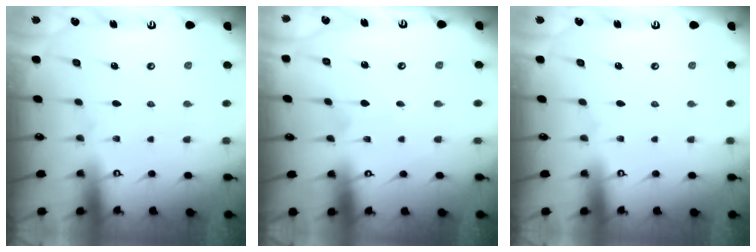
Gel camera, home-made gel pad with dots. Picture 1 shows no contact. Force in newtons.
{"total": 1.1, "press": 1.1, "slide": 0.1}
{"total": 0.0}